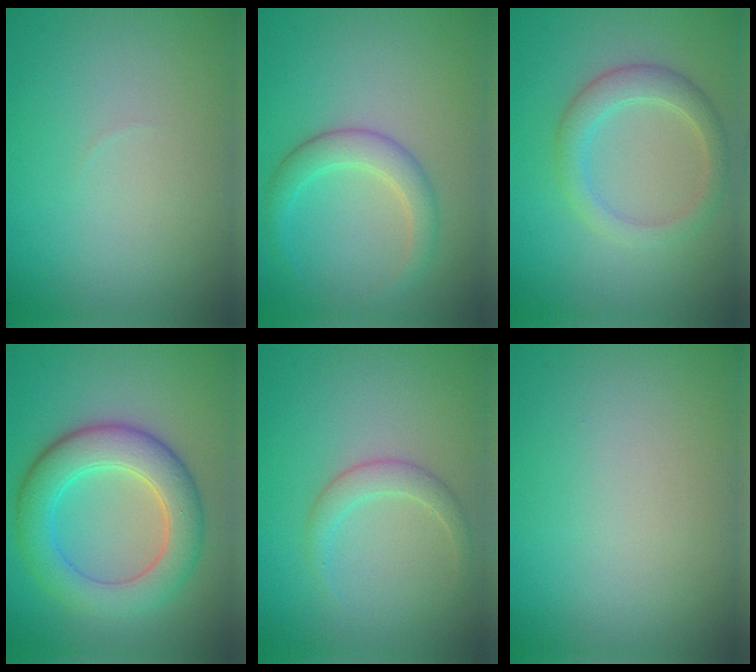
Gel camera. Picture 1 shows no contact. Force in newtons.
{"total": 2.8, "press": 2.8, "slide": 0.2}
{"total": 3.1, "press": 3.1, "slide": 0.1}
{"total": 6.6, "press": 6.6, "slide": 0.1}
{"total": 1.8, "press": 1.8, "slide": 0.2}
{"total": 0.0}